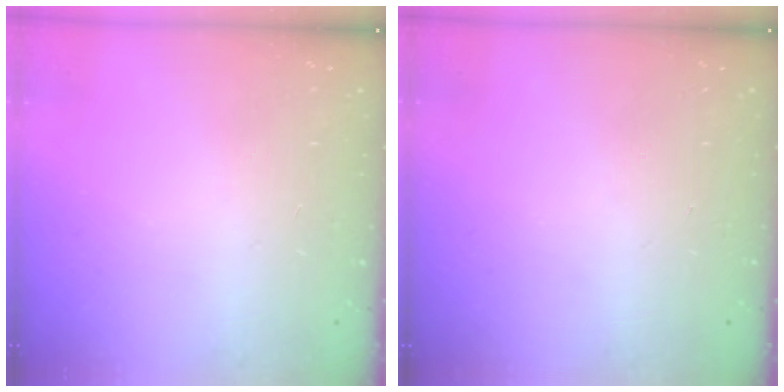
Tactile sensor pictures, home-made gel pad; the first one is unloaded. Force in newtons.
{"total": 0.6, "press": 0.0, "slide": 0.6}